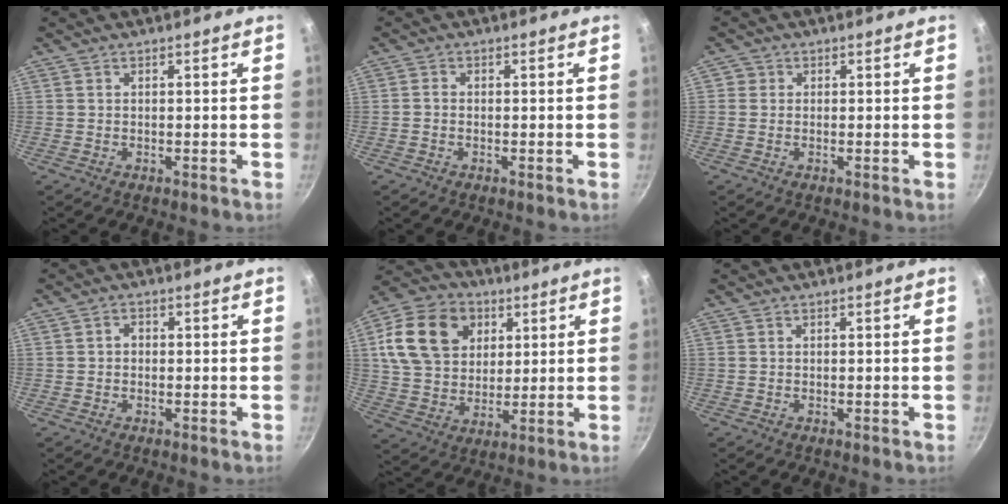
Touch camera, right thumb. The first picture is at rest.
{"total": 1.1, "force": [-0.4, 0.9, 0.5], "torque": [-0.007, 0.006, -0.010]}
{"total": 1.2, "force": [-0.1, 1.2, 0.2], "torque": [0.004, 0.003, -0.005]}
{"total": 1.7, "force": [-0.1, 1.4, 0.9], "torque": [-0.009, 0.006, -0.003]}
{"total": 17.9, "force": [5.8, 13.6, 10.1], "torque": [-0.166, -0.001, 0.099]}
{"total": 0.0}